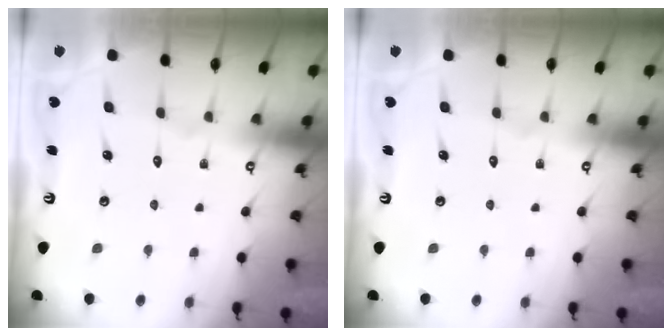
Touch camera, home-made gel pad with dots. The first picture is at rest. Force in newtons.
{"total": 0.0}